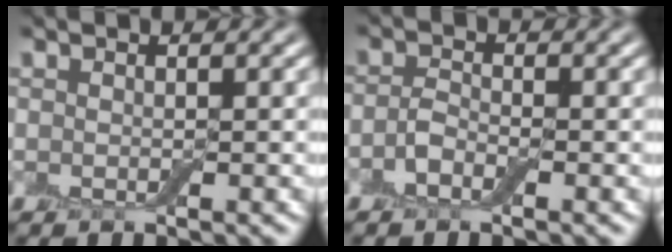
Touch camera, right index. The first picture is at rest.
{"total": 1.2, "force": [-0.9, 0.6, 0.6], "torque": [-0.013, 0.006, -0.023]}